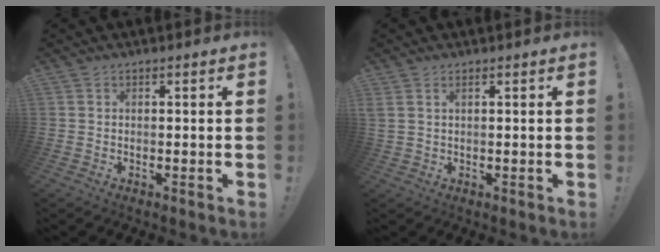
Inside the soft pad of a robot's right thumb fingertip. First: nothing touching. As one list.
[{"total": 1.8, "force": [0.9, 0.7, 1.4], "torque": [-0.028, 0.001, 0.018]}]